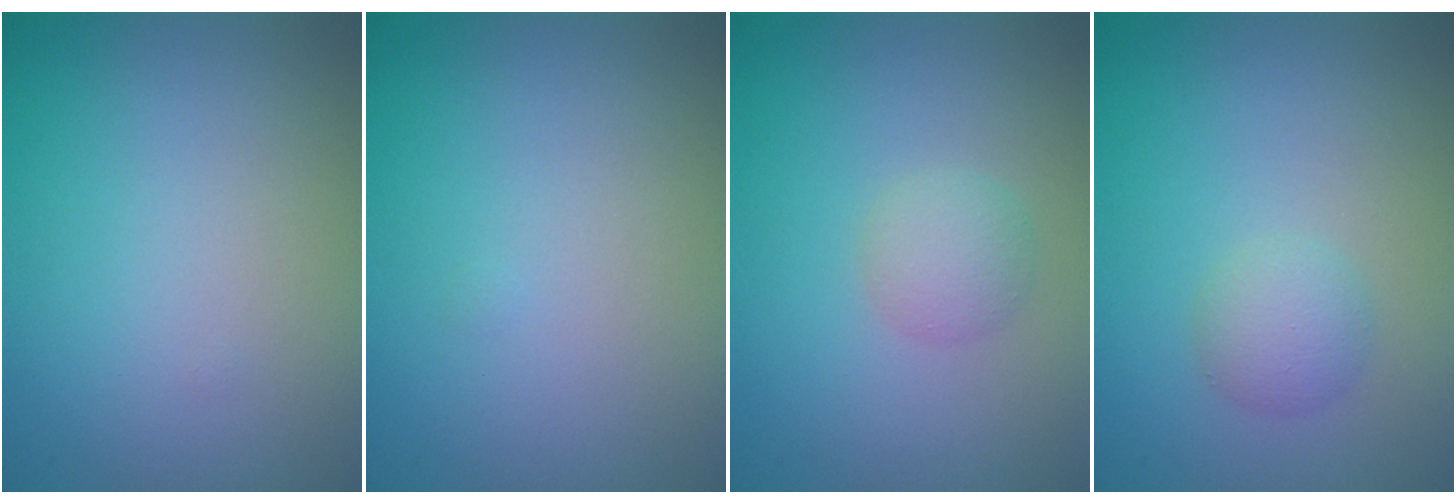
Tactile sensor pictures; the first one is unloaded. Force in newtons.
{"total": 0.0}
{"total": 1.9, "press": 1.9, "slide": 0.0}
{"total": 2.0, "press": 2.0, "slide": 0.1}